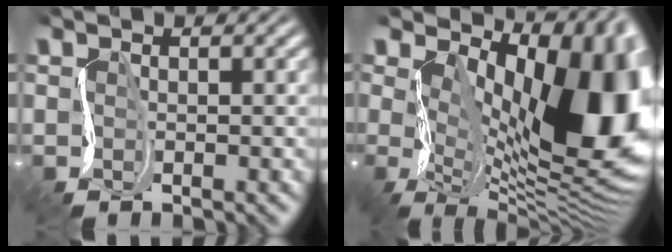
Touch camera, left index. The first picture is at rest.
{"total": 12.9, "force": [1.5, 6.4, 11.1], "torque": [-0.130, -0.022, 0.020]}